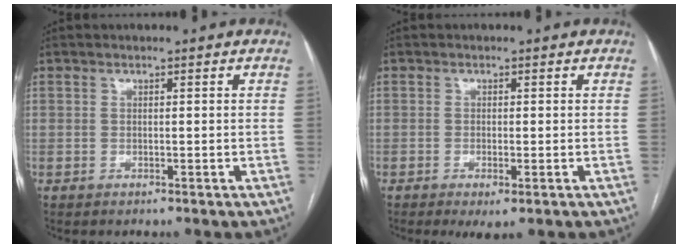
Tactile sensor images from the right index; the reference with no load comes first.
{"total": 2.6, "force": [-1.1, 0.5, 2.3], "torque": [-0.035, -0.006, -0.013]}